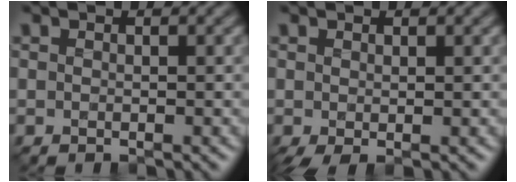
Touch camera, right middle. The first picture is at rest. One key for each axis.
{"total": 1.0, "fx": -0.2, "fy": -0.1, "fz": 1.0, "tx": -0.028, "ty": -0.004, "tz": 0.002}